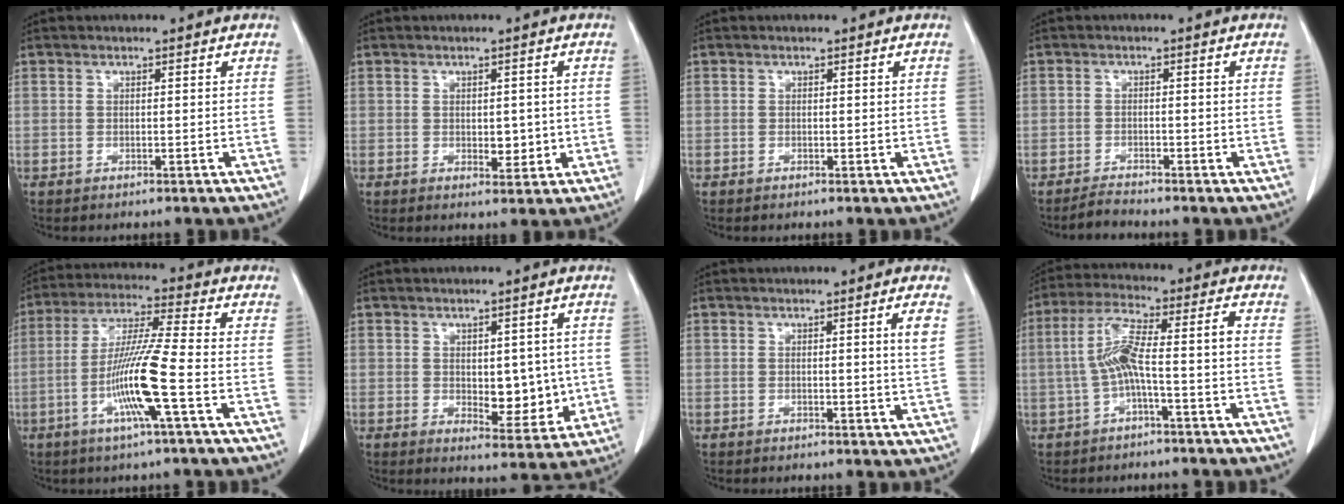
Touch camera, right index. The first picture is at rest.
{"total": 3.2, "force": [-0.2, 1.8, 2.6], "torque": [-0.029, -0.003, 0.004]}
{"total": 0.0}
{"total": 1.5, "force": [-1.5, 0.0, 0.0], "torque": [0.004, -0.007, -0.029]}
{"total": 11.5, "force": [-3.7, -0.7, 10.9], "torque": [-0.214, -0.008, -0.076]}
{"total": 7.2, "force": [-0.2, 3.6, 6.3], "torque": [-0.072, -0.004, 0.011]}
{"total": 2.7, "force": [1.0, -0.6, 2.4], "torque": [-0.032, -0.008, 0.015]}
{"total": 7.6, "force": [-1.7, 0.6, 7.4], "torque": [-0.154, 0.029, -0.030]}